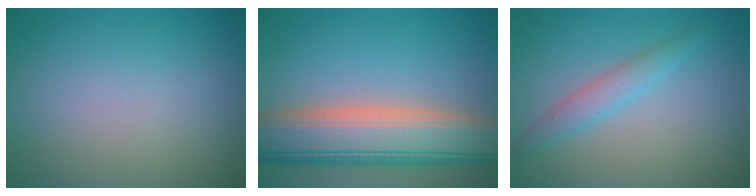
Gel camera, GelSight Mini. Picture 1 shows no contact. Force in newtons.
{"total": 10.2, "press": 10.2, "slide": 1.1}
{"total": 2.2, "press": 2.2, "slide": 0.1}